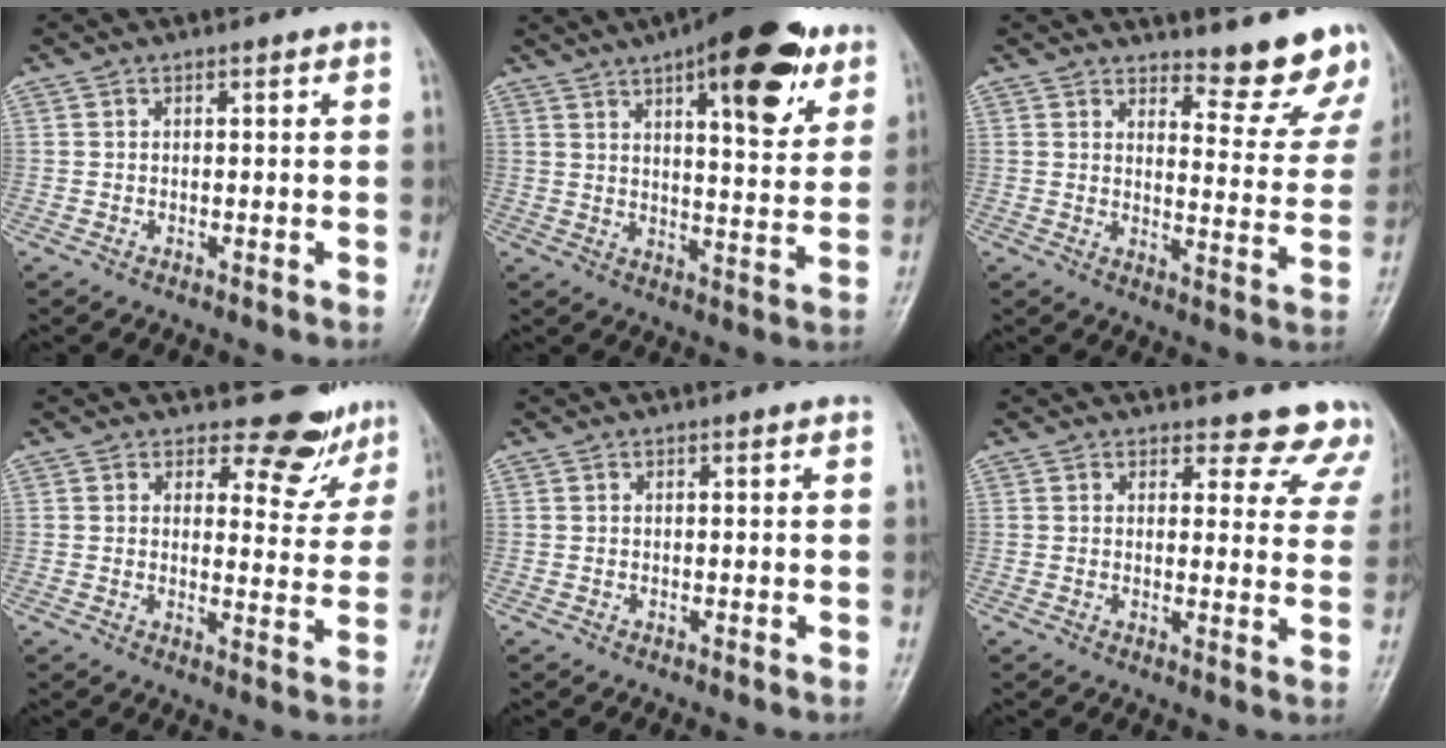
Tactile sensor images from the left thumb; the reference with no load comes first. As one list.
[{"total": 19.2, "force": [10.5, 6.5, 14.6], "torque": [-0.177, -0.036, 0.148]}, {"total": 12.1, "force": [11.3, 3.0, 3.1], "torque": [-0.002, -0.109, 0.127]}, {"total": 8.6, "force": [7.5, 4.1, 1.1], "torque": [0.022, -0.063, 0.078]}, {"total": 0.0}, {"total": 11.3, "force": [10.5, 4.1, 0.4], "torque": [0.056, -0.078, 0.084]}]